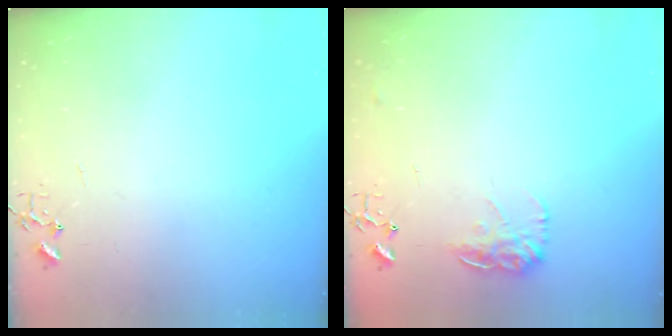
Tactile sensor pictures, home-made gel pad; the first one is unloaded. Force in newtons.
{"total": 10.8, "press": 10.7, "slide": 0.6}